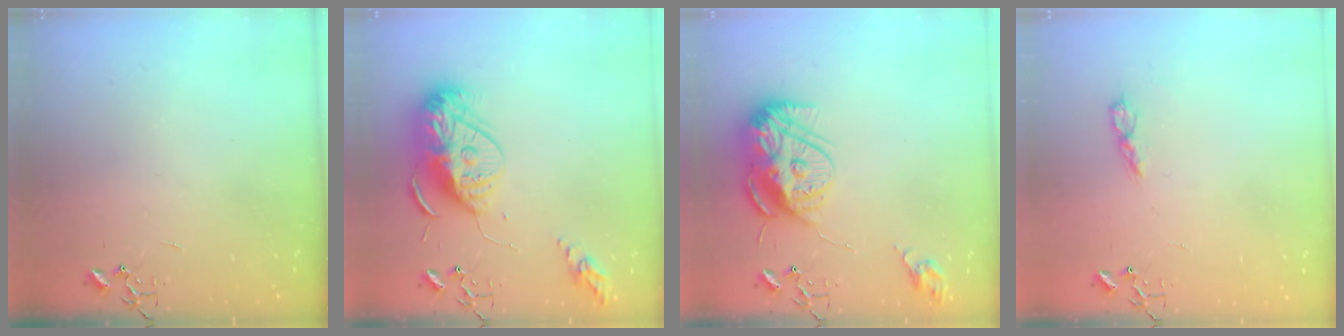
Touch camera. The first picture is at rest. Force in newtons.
{"total": 14.7, "press": 14.6, "slide": 1.3}
{"total": 14.9, "press": 14.8, "slide": 1.2}
{"total": 5.0, "press": 5.0, "slide": 0.6}